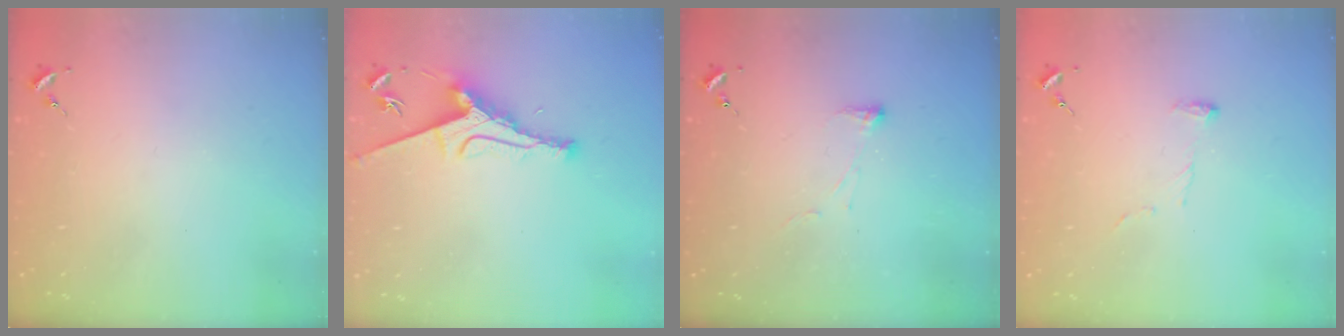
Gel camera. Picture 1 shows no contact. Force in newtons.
{"total": 9.6, "press": 9.6, "slide": 0.7}
{"total": 3.3, "press": 3.3, "slide": 0.7}
{"total": 5.8, "press": 5.7, "slide": 0.8}